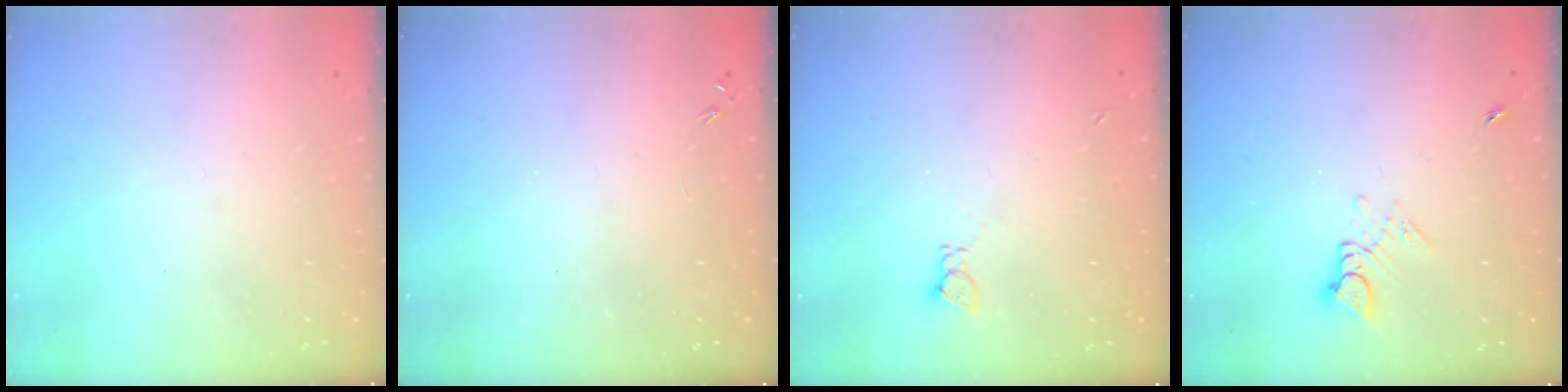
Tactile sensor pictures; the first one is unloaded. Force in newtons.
{"total": 0.0}
{"total": 2.0, "press": 2.0, "slide": 0.3}
{"total": 3.7, "press": 3.6, "slide": 0.6}